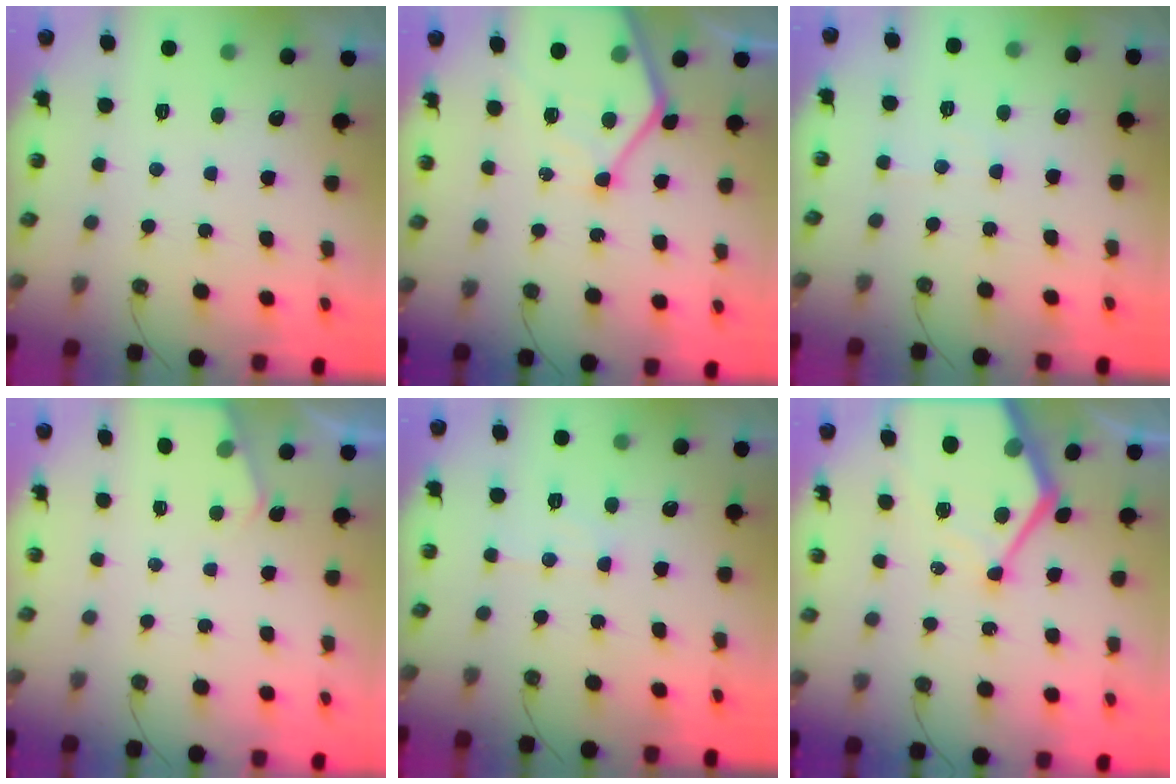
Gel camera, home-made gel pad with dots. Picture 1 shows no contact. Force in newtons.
{"total": 13.7, "press": 13.6, "slide": 1.5}
{"total": 4.7, "press": 4.7, "slide": 0.5}
{"total": 2.1, "press": 2.1, "slide": 0.4}
{"total": 6.5, "press": 6.5, "slide": 0.6}
{"total": 18.4, "press": 18.3, "slide": 2.1}